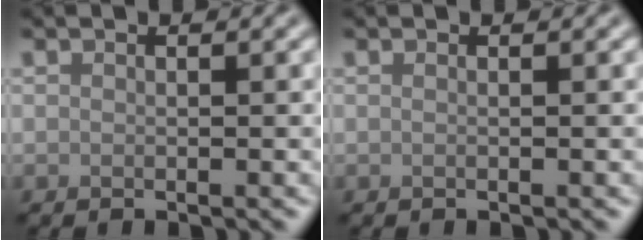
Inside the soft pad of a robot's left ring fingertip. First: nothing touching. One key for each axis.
{"total": 0.6, "fx": 0.2, "fy": 0.3, "fz": 0.5, "tx": -0.004, "ty": -0.001, "tz": -0.004}